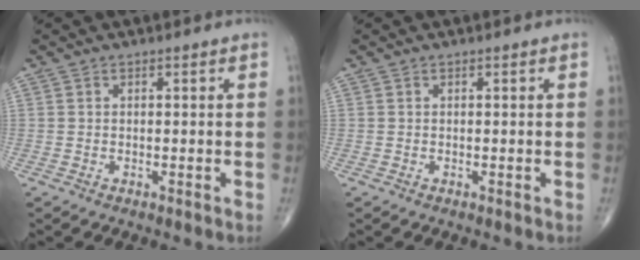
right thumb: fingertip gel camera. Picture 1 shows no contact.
{"total": 0.0}